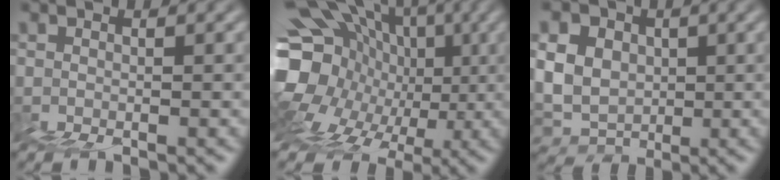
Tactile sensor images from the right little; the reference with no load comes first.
{"total": 16.3, "force": [-0.3, 13.4, 9.3], "torque": [-0.171, 0.020, -0.015]}
{"total": 11.2, "force": [5.0, 9.1, 4.1], "torque": [-0.104, 0.034, 0.090]}